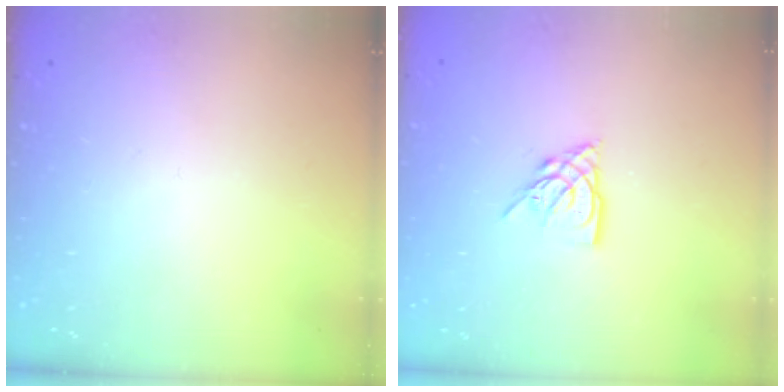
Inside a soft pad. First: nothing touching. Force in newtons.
{"total": 6.1, "press": 6.1, "slide": 0.4}